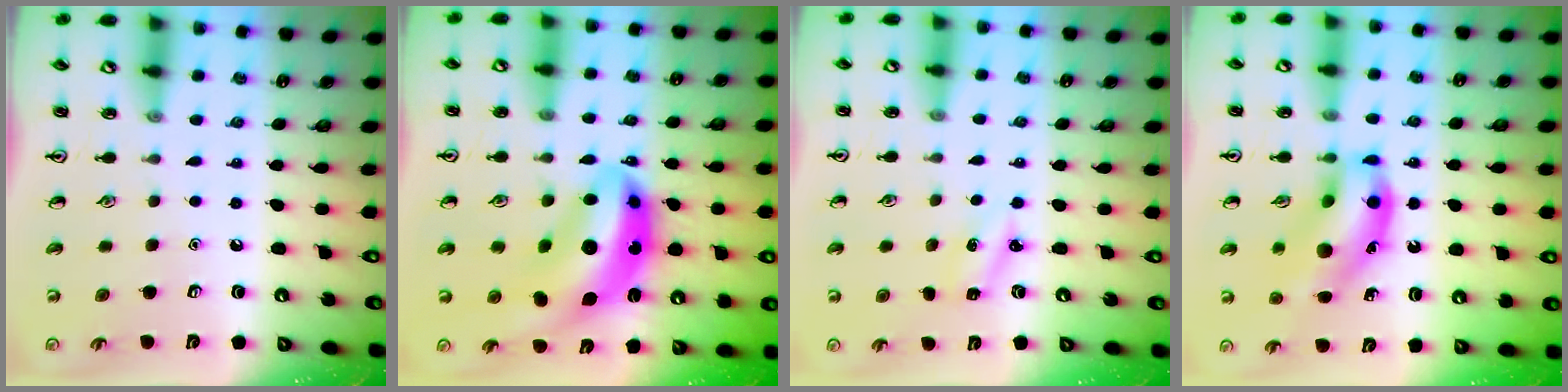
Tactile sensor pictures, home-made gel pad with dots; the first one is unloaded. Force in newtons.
{"total": 13.6, "press": 12.9, "slide": 4.3}
{"total": 2.5, "press": 2.3, "slide": 0.9}
{"total": 15.9, "press": 15.7, "slide": 2.3}